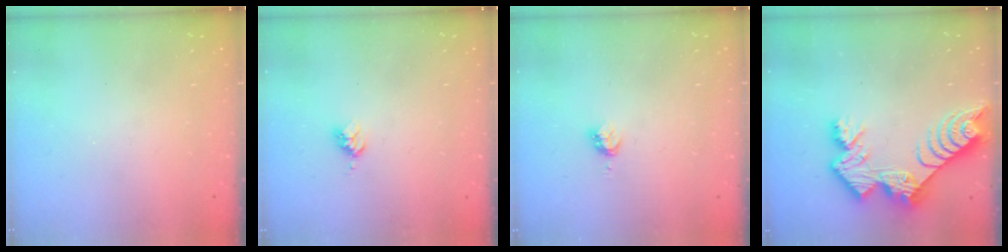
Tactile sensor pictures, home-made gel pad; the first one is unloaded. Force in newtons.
{"total": 3.6, "press": 3.5, "slide": 0.4}
{"total": 2.9, "press": 2.8, "slide": 0.4}
{"total": 13.8, "press": 13.8, "slide": 1.1}